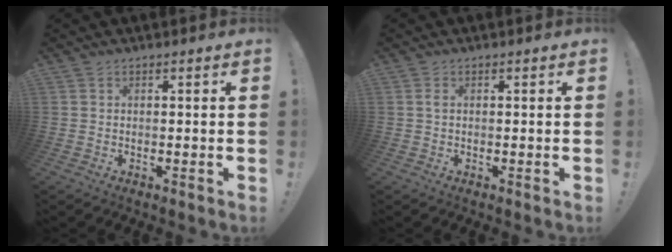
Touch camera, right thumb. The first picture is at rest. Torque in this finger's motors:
{"motor_torque": [0.11, 0.02, 0.08, 0.10, 0.02]}